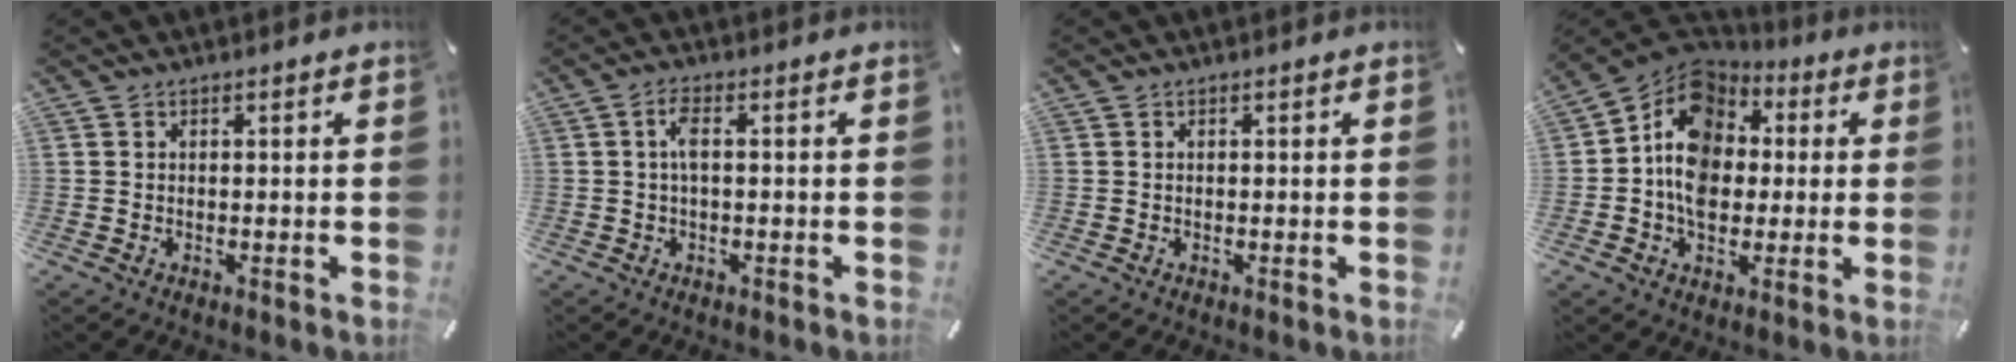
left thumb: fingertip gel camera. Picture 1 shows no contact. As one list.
[{"total": 3.4, "force": [0.1, 1.0, 3.3], "torque": [-0.065, 0.007, 0.000]}, {"total": 0.0}, {"total": 12.5, "force": [-0.2, 10.4, 7.0], "torque": [-0.120, 0.004, -0.006]}]